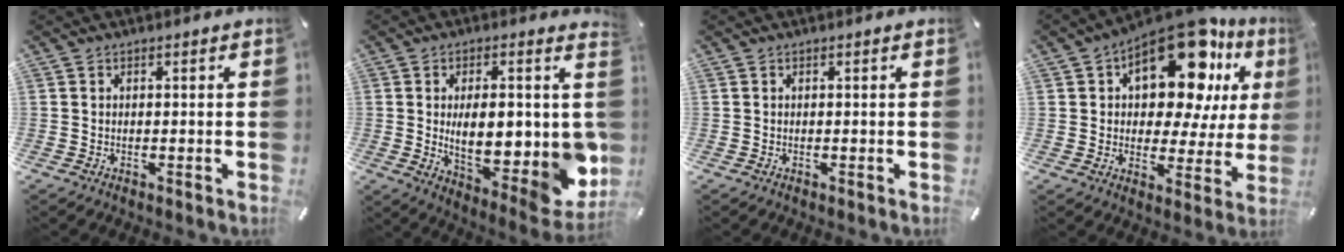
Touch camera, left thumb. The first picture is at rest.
{"total": 16.2, "force": [1.2, 7.0, 14.6], "torque": [-0.198, -0.037, 0.041]}
{"total": 0.0}
{"total": 19.3, "force": [10.6, 9.1, 13.3], "torque": [-0.196, -0.074, 0.176]}